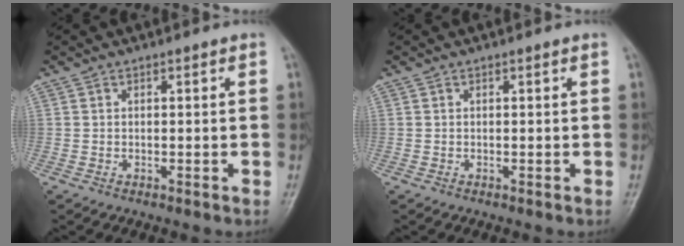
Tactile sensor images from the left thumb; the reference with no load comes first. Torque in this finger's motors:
{"motor_torque": [0.14, 0.05, 0.01, -0.28, 0.00]}